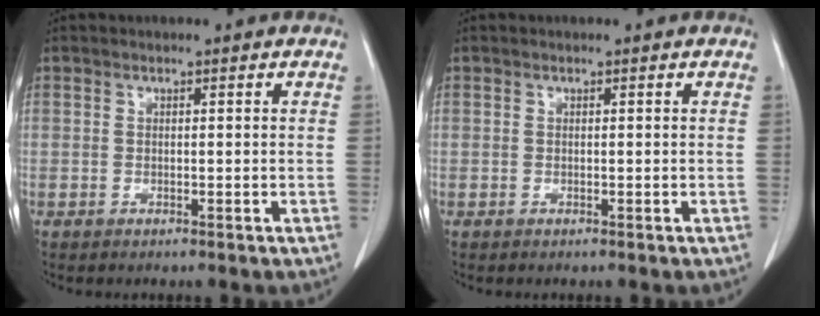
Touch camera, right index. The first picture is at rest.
{"total": 0.0}